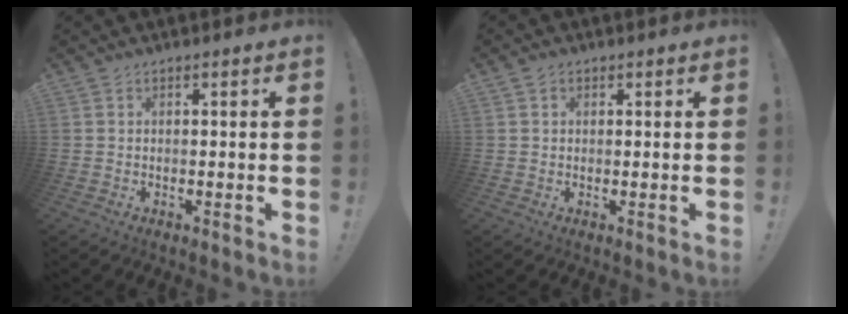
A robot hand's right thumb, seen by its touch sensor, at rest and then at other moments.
{"total": 1.3, "force": [0.7, 1.0, 0.3], "torque": [0.000, 0.000, 0.011]}